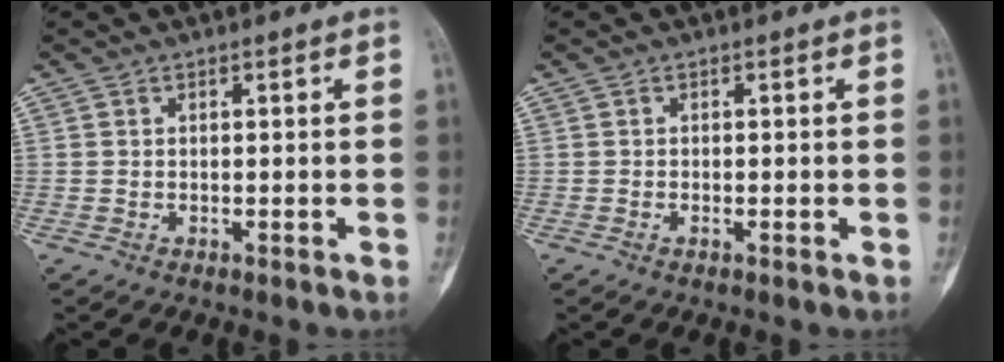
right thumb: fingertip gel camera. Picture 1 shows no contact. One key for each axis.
{"total": 0.6, "fx": -0.2, "fy": 0.2, "fz": 0.6, "tx": -0.012, "ty": 0.002, "tz": -0.004}